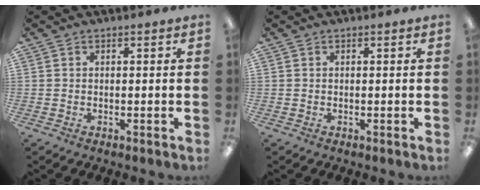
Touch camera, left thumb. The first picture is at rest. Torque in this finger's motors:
{"motor_torque": [0.00, 0.00, 0.04, -0.11, 0.00]}